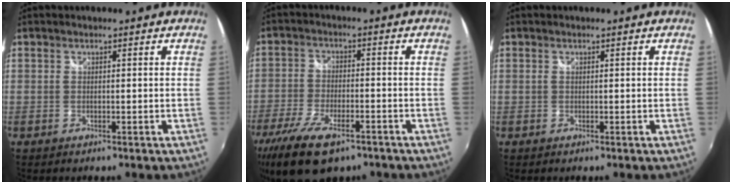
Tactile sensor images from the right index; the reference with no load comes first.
{"total": 13.7, "force": [-9.0, 5.5, 8.7], "torque": [-0.202, -0.040, -0.163]}
{"total": 0.0}